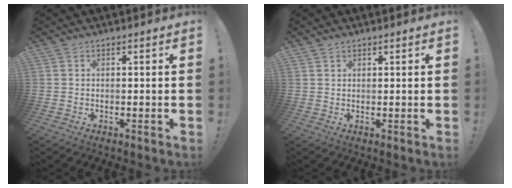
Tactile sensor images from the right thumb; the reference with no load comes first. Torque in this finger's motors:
{"motor_torque": [-0.08, -0.22, -0.17, 0.39, 0.05]}